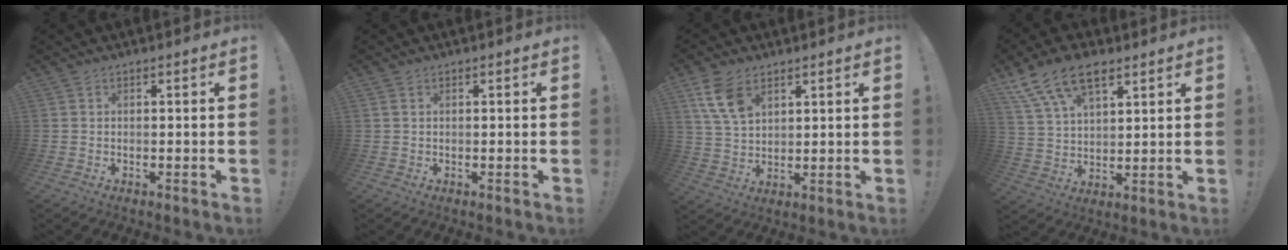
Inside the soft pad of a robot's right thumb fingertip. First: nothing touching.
{"total": 0.7, "force": [0.3, 0.5, 0.5], "torque": [-0.013, 0.005, 0.006]}
{"total": 9.6, "force": [5.1, 5.8, 5.7], "torque": [-0.112, -0.013, 0.101]}
{"total": 13.3, "force": [8.1, 6.6, 8.2], "torque": [-0.152, -0.035, 0.150]}